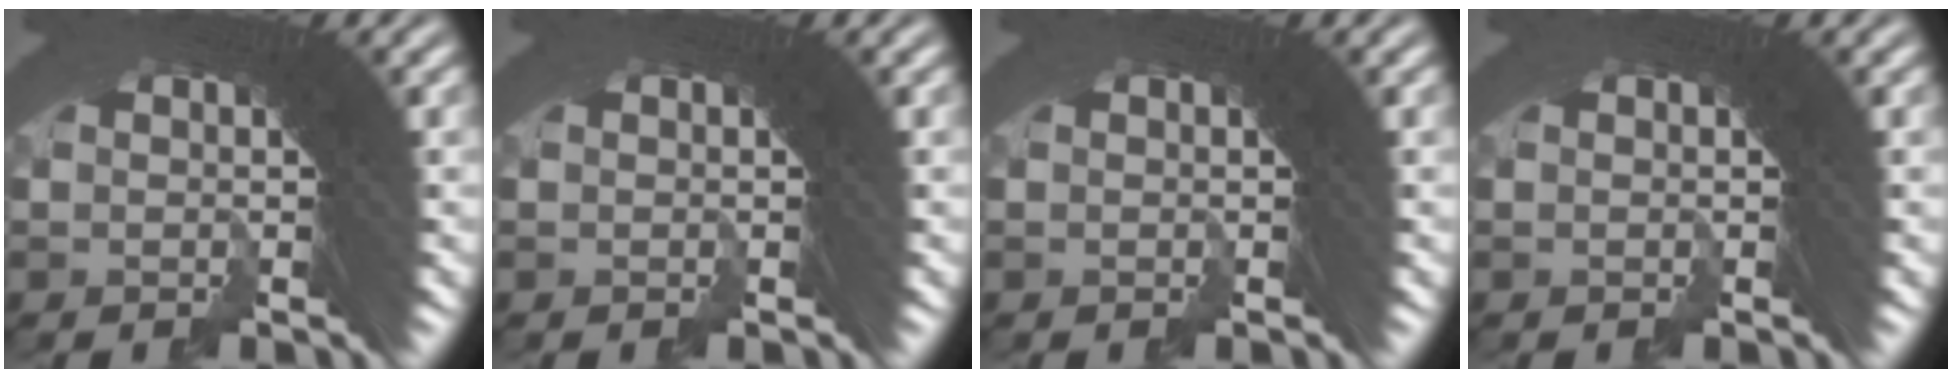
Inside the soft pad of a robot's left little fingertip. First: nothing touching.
{"total": 0.0}
{"total": 0.0}
{"total": 0.0}